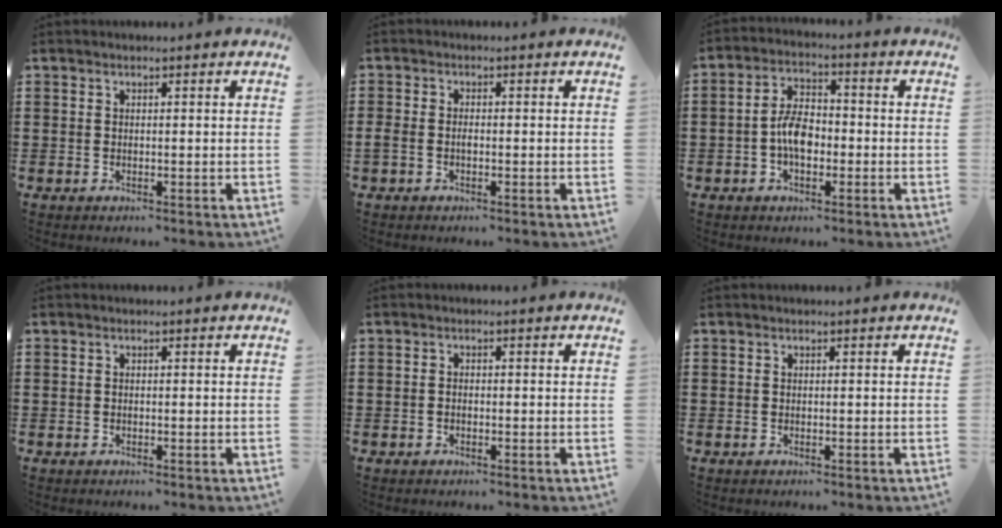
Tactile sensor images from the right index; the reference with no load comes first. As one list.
[{"total": 1.1, "force": [-0.5, 0.6, 0.8], "torque": [-0.017, 0.000, -0.010]}, {"total": 5.8, "force": [-1.3, 3.2, 4.7], "torque": [-0.097, 0.007, -0.026]}, {"total": 0.0}, {"total": 0.7, "force": [-0.5, 0.4, 0.3], "torque": [-0.008, -0.001, -0.009]}, {"total": 0.0}]